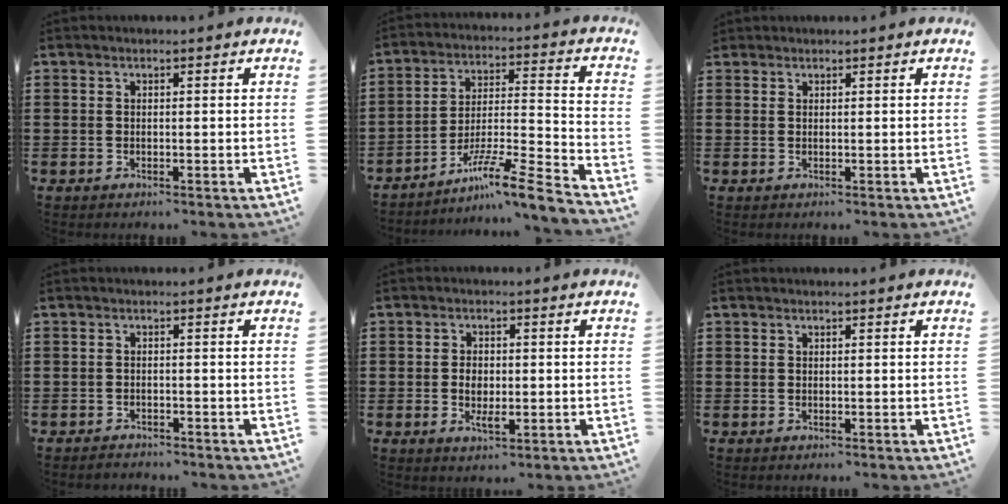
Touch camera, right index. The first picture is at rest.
{"total": 9.7, "force": [-7.7, 0.1, 5.9], "torque": [-0.088, 0.009, -0.150]}
{"total": 0.7, "force": [0.6, 0.3, -0.1], "torque": [0.001, 0.001, 0.013]}
{"total": 1.2, "force": [-1.2, 0.1, -0.1], "torque": [-0.002, 0.002, -0.027]}
{"total": 3.1, "force": [-0.4, 1.8, 2.5], "torque": [-0.048, 0.003, -0.008]}
{"total": 0.0}